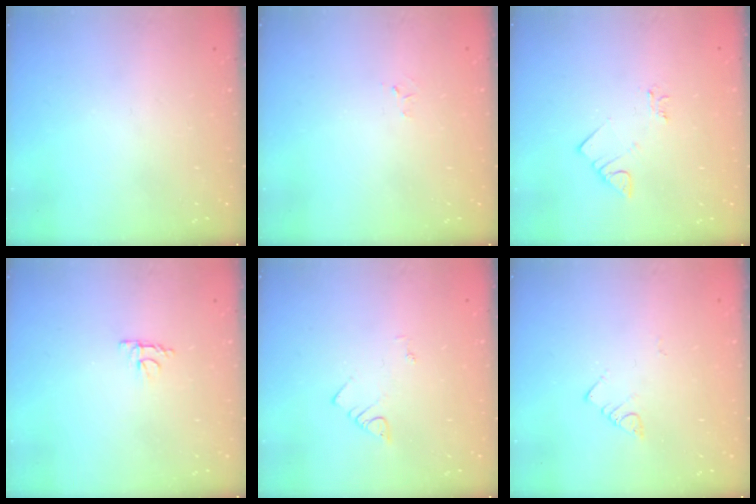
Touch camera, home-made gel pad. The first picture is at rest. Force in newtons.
{"total": 2.6, "press": 2.6, "slide": 0.4}
{"total": 3.3, "press": 3.2, "slide": 0.4}
{"total": 4.1, "press": 4.0, "slide": 0.7}
{"total": 2.1, "press": 2.1, "slide": 0.4}
{"total": 2.7, "press": 2.6, "slide": 0.5}